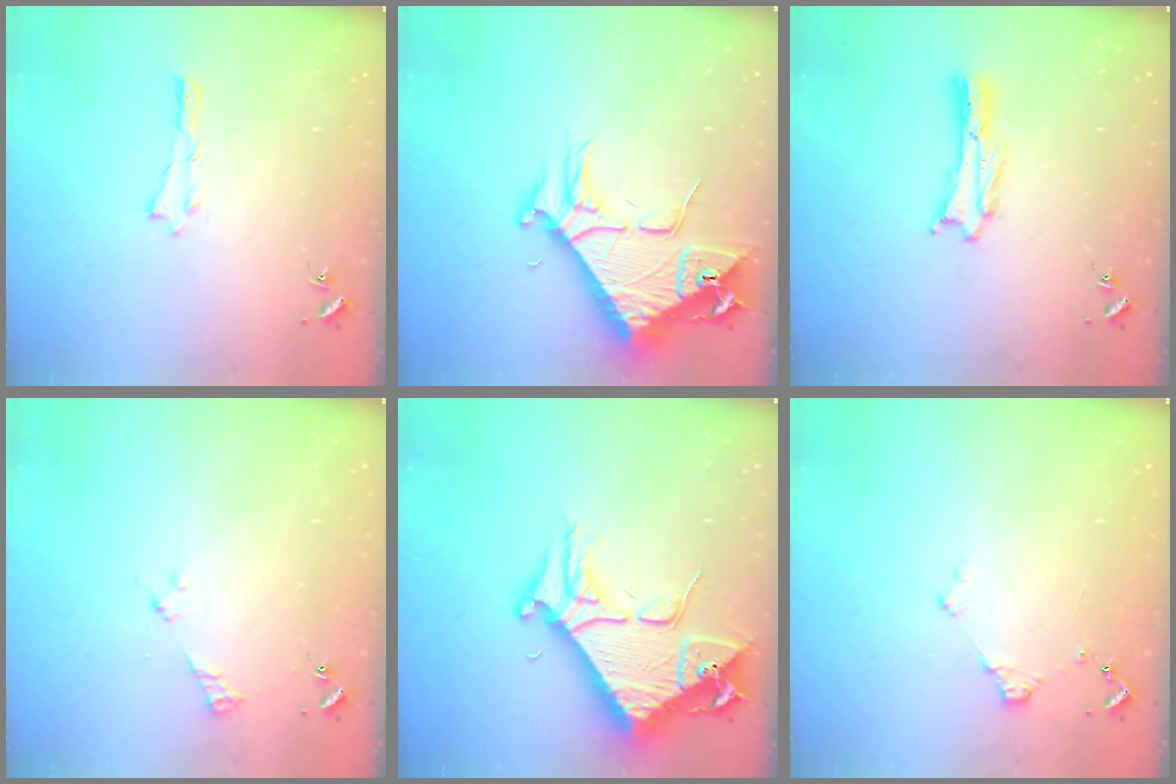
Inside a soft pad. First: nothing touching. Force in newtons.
{"total": 7.9, "press": 7.8, "slide": 1.0}
{"total": 1.1, "press": 1.1, "slide": 0.0}
{"total": 2.5, "press": 2.5, "slide": 0.3}
{"total": 9.8, "press": 9.8, "slide": 1.1}
{"total": 1.2, "press": 1.2, "slide": 0.2}